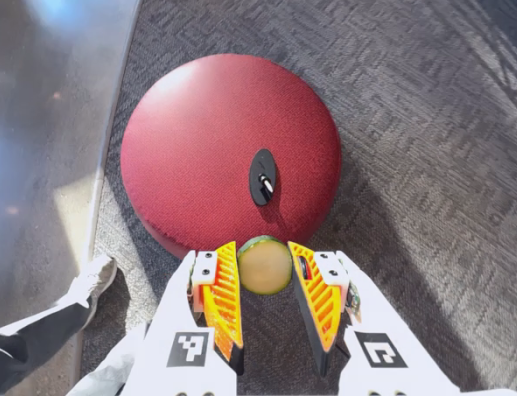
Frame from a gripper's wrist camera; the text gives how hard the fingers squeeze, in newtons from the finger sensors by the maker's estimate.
{"total": 6.1, "left": 5.8, "right": 6.3}